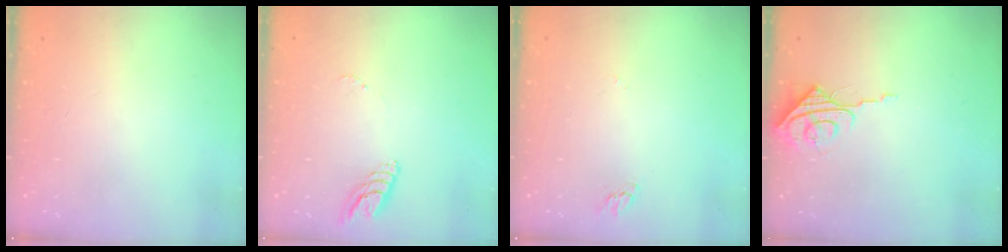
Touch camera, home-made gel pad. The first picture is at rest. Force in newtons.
{"total": 6.0, "press": 6.0, "slide": 0.5}
{"total": 2.2, "press": 2.2, "slide": 0.2}
{"total": 7.9, "press": 7.9, "slide": 0.5}